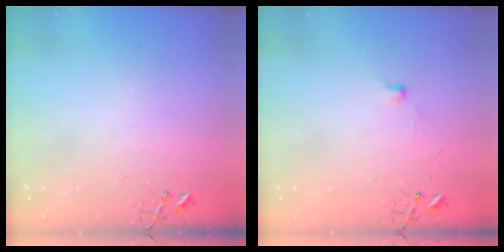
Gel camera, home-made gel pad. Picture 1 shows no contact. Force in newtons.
{"total": 5.6, "press": 5.6, "slide": 0.7}